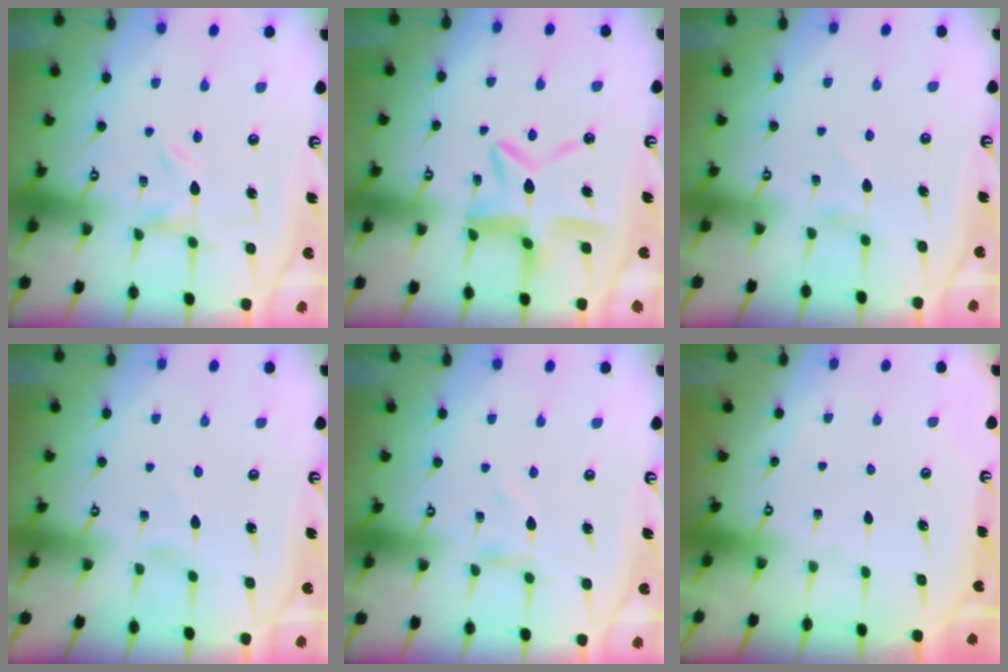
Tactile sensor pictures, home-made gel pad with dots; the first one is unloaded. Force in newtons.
{"total": 12.2, "press": 12.2, "slide": 1.2}
{"total": 1.1, "press": 1.0, "slide": 0.4}
{"total": 1.2, "press": 1.2, "slide": 0.1}
{"total": 0.0}
{"total": 0.0}